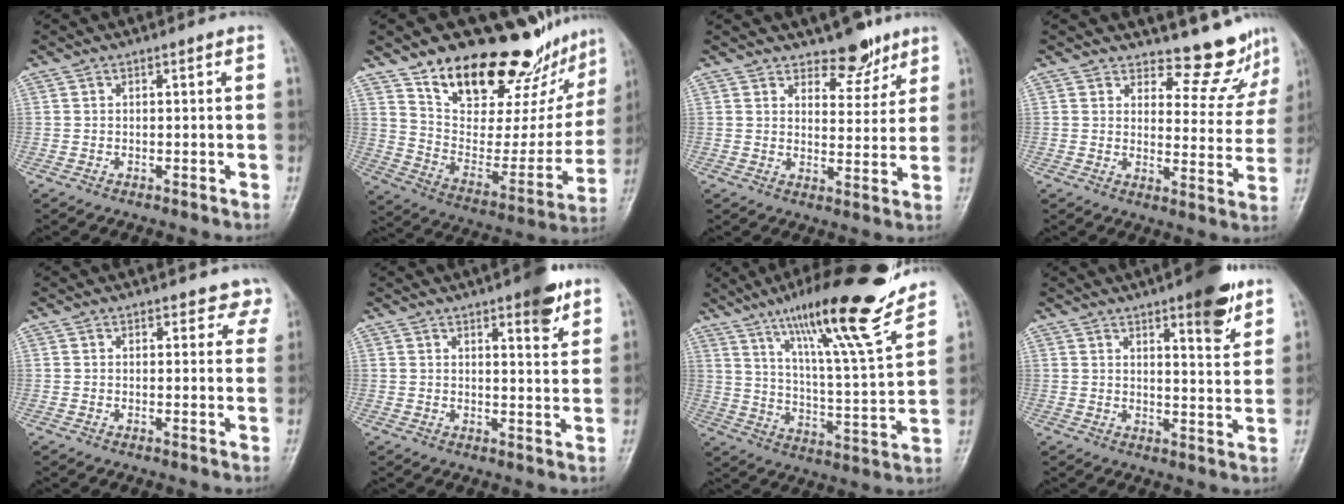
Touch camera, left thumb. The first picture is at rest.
{"total": 27.2, "force": [20.0, 10.8, 14.9], "torque": [-0.178, -0.102, 0.310]}
{"total": 6.2, "force": [4.9, 3.1, 2.1], "torque": [0.003, -0.037, 0.075]}
{"total": 9.2, "force": [8.8, 2.6, 0.8], "torque": [0.021, -0.089, 0.104]}
{"total": 4.1, "force": [3.7, 1.9, 0.1], "torque": [0.037, -0.018, 0.021]}
{"total": 6.7, "force": [4.2, 1.8, 4.9], "torque": [-0.054, -0.022, 0.053]}
{"total": 21.5, "force": [15.6, 2.1, 14.7], "torque": [-0.209, -0.073, 0.252]}
{"total": 9.2, "force": [5.8, 2.2, 6.9], "torque": [-0.079, -0.034, 0.078]}